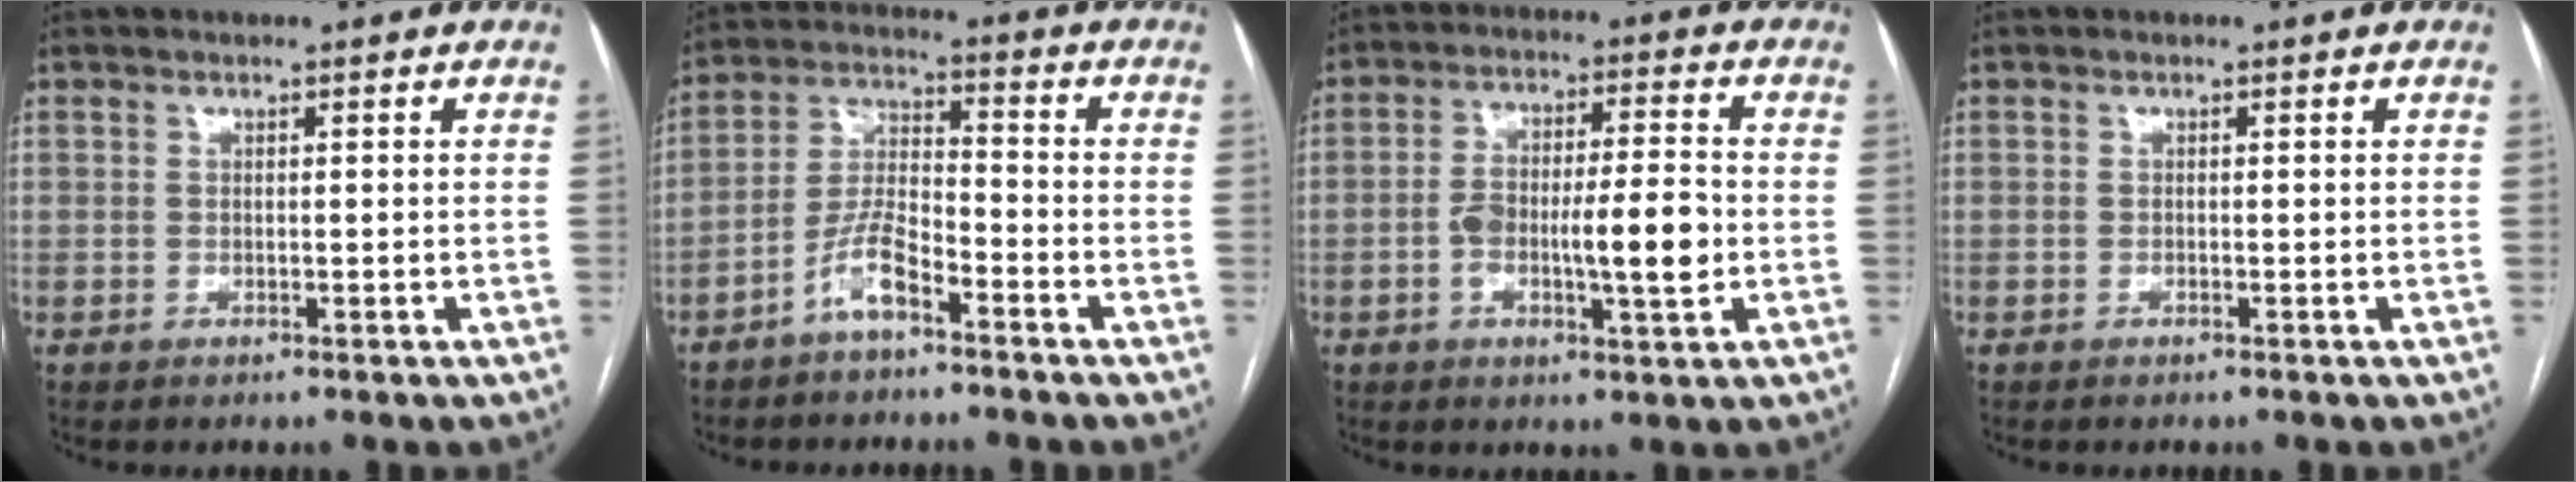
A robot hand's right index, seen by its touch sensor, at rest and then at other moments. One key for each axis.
{"total": 6.7, "fx": -4.4, "fy": 1.6, "fz": 4.8, "tx": -0.108, "ty": 0.010, "tz": -0.087}
{"total": 9.8, "fx": -1.9, "fy": 2.0, "fz": 9.5, "tx": -0.164, "ty": 0.011, "tz": -0.029}
{"total": 0.0}